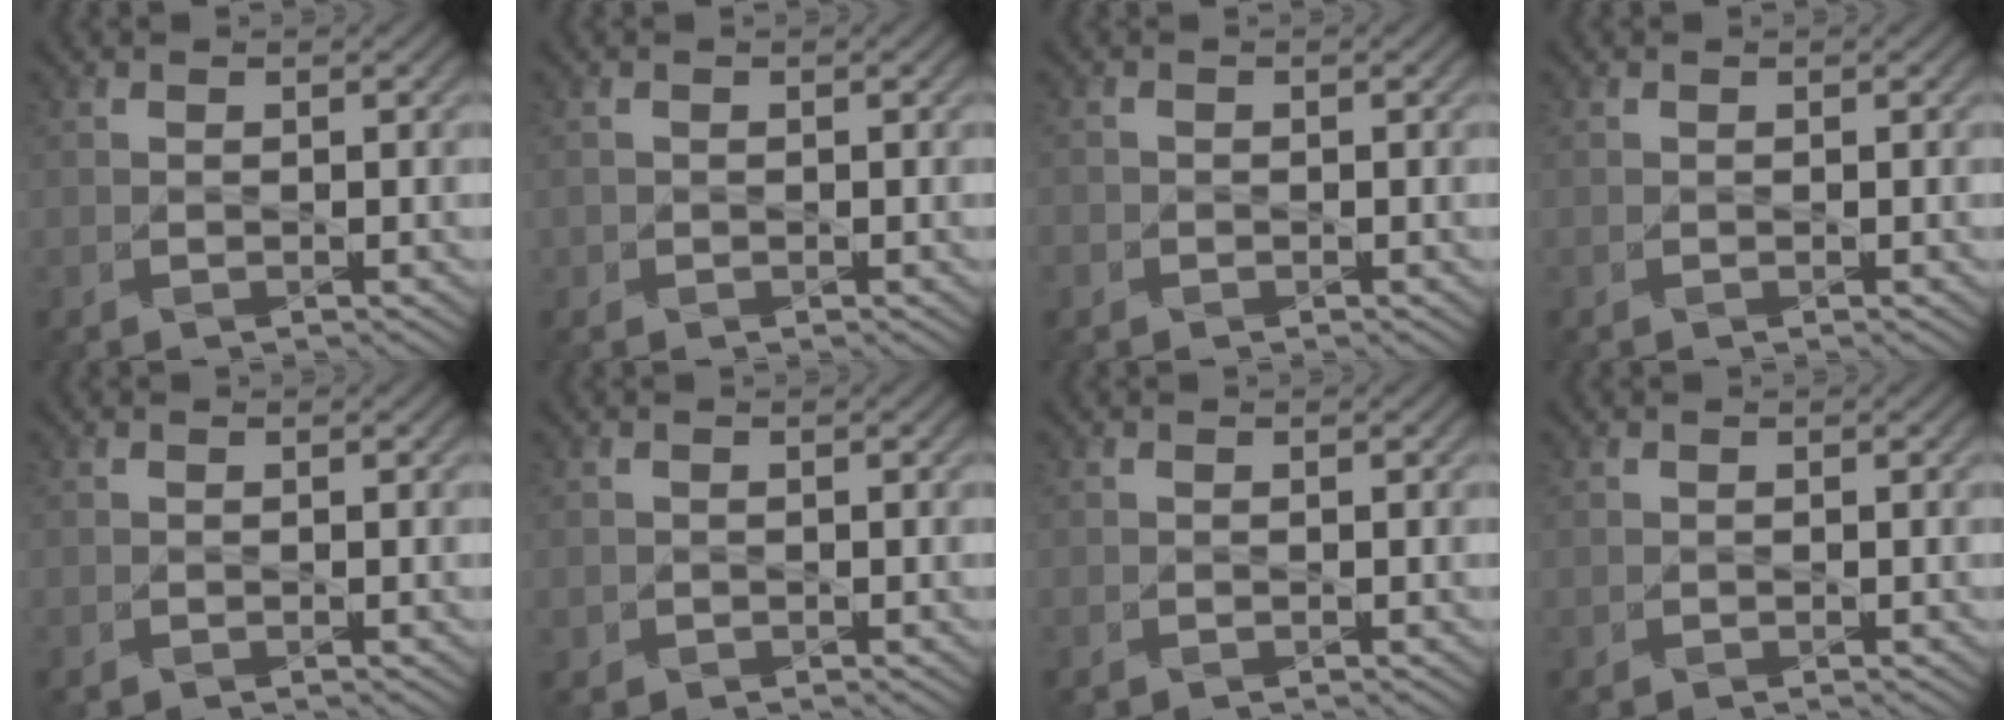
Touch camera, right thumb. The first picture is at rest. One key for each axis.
{"total": 0.7, "fx": -0.2, "fy": 0.6, "fz": 0.0, "tx": 0.003, "ty": -0.006, "tz": -0.005}
{"total": 1.3, "fx": -0.7, "fy": 1.1, "fz": 0.2, "tx": -0.003, "ty": -0.005, "tz": -0.019}
{"total": 0.0}
{"total": 0.0}
{"total": 0.9, "fx": -0.2, "fy": 0.8, "fz": 0.0, "tx": 0.003, "ty": -0.006, "tz": -0.007}
{"total": 0.0}
{"total": 0.0}